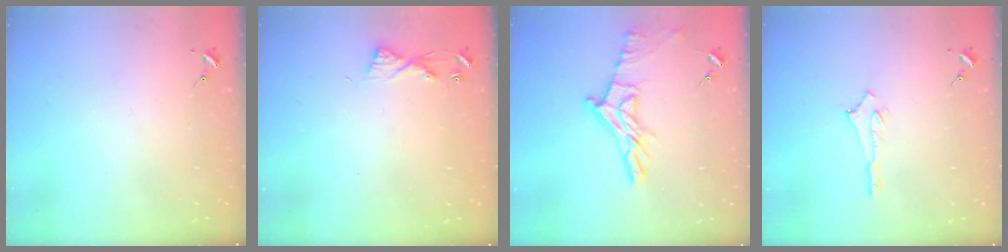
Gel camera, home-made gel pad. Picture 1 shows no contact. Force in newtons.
{"total": 5.4, "press": 5.4, "slide": 0.5}
{"total": 12.6, "press": 12.5, "slide": 1.1}
{"total": 3.0, "press": 3.0, "slide": 0.2}